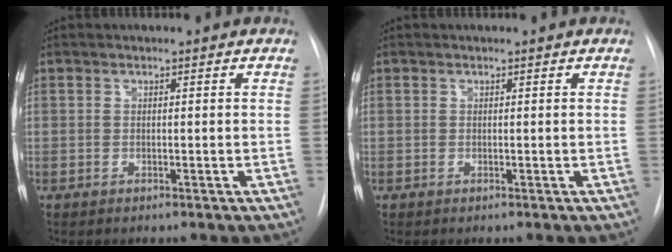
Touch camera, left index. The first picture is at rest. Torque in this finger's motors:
{"motor_torque": [-0.06, 0.06, 0.01, 0.00]}